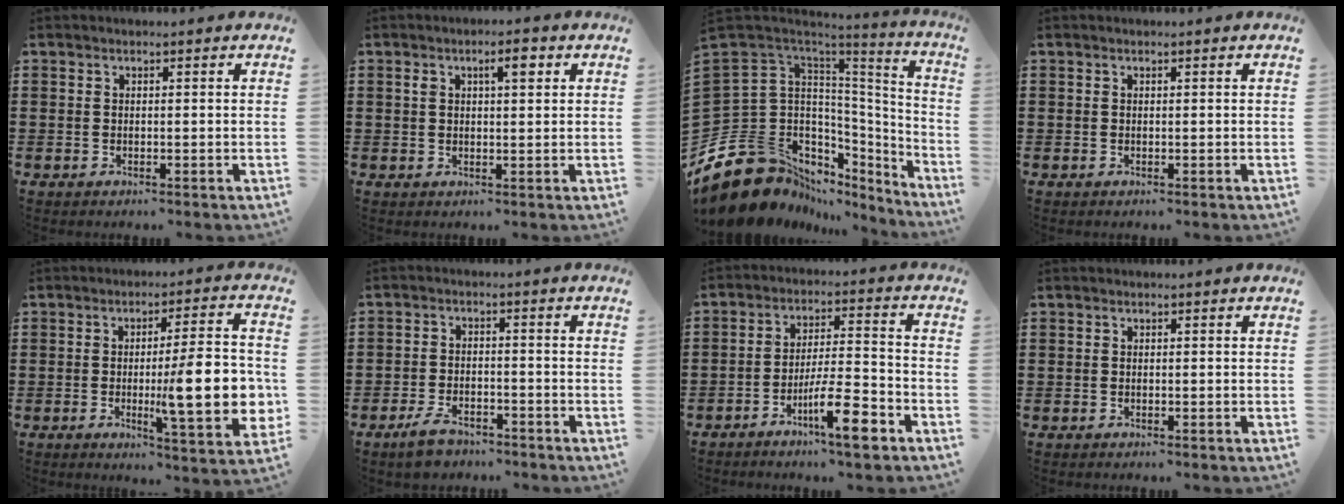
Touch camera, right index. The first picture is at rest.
{"total": 3.5, "force": [1.4, 1.1, 3.0], "torque": [-0.047, 0.002, 0.017]}
{"total": 13.3, "force": [-6.5, 10.4, 5.1], "torque": [-0.146, -0.033, -0.100]}
{"total": 0.0}
{"total": 13.6, "force": [-1.4, 2.8, 13.2], "torque": [-0.185, -0.015, -0.028]}
{"total": 3.6, "force": [-3.0, 1.6, 1.2], "torque": [-0.028, 0.009, -0.059]}
{"total": 9.9, "force": [-5.5, 2.2, 8.0], "torque": [-0.144, 0.009, -0.096]}
{"total": 0.0}